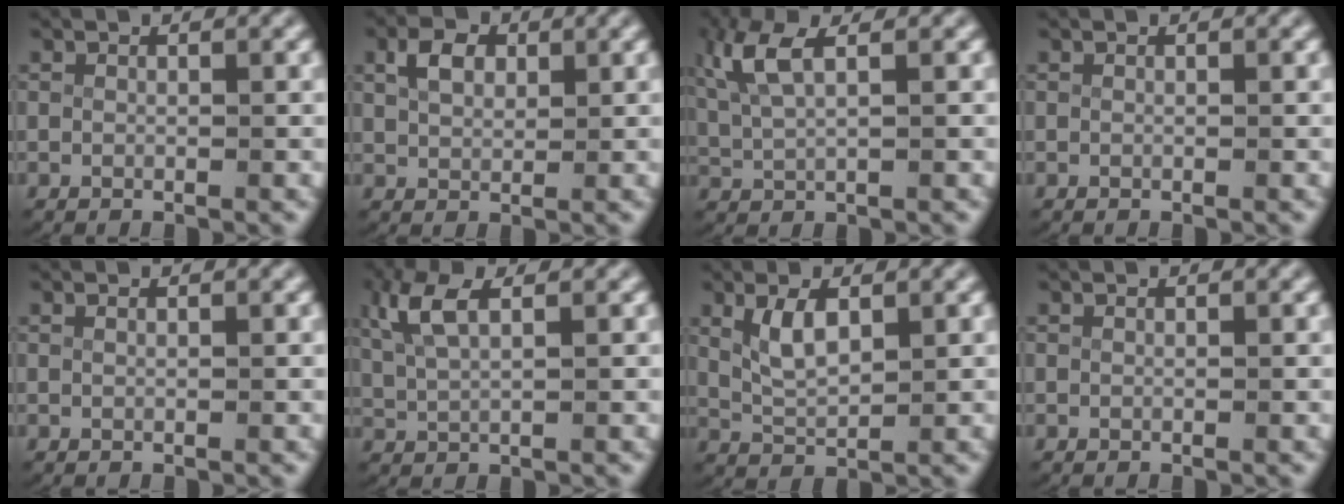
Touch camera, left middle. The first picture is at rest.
{"total": 2.5, "force": [1.1, 1.6, 1.6], "torque": [-0.035, -0.006, 0.028]}
{"total": 4.1, "force": [1.6, 1.8, 3.3], "torque": [-0.087, 0.004, 0.034]}
{"total": 0.0}
{"total": 0.0}
{"total": 3.6, "force": [1.6, 1.6, 2.9], "torque": [-0.075, 0.001, 0.037]}
{"total": 3.1, "force": [1.0, 1.6, 2.5], "torque": [-0.055, -0.008, 0.028]}
{"total": 0.0}